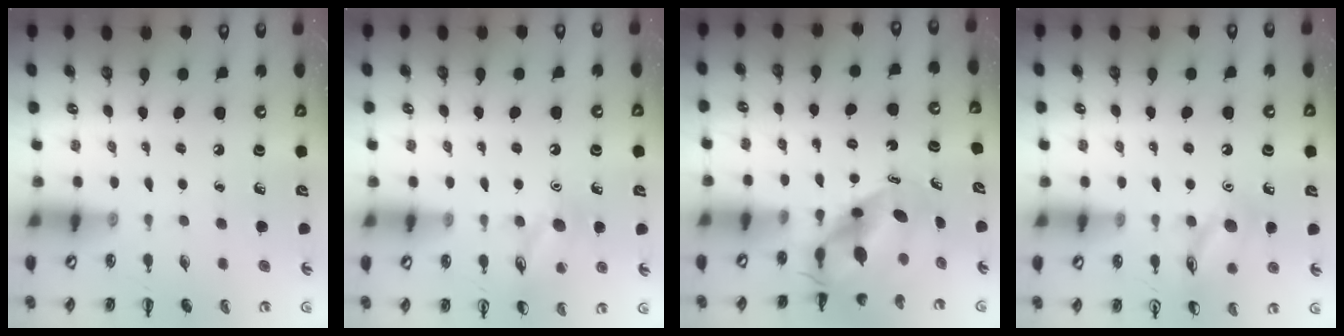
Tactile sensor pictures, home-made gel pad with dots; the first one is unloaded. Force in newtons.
{"total": 11.1, "press": 11.1, "slide": 1.0}
{"total": 7.6, "press": 7.3, "slide": 2.0}
{"total": 12.2, "press": 12.1, "slide": 0.7}